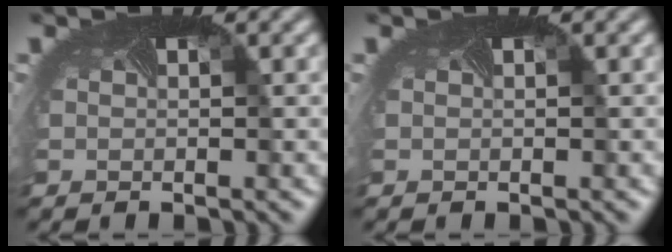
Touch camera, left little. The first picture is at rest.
{"total": 0.0}